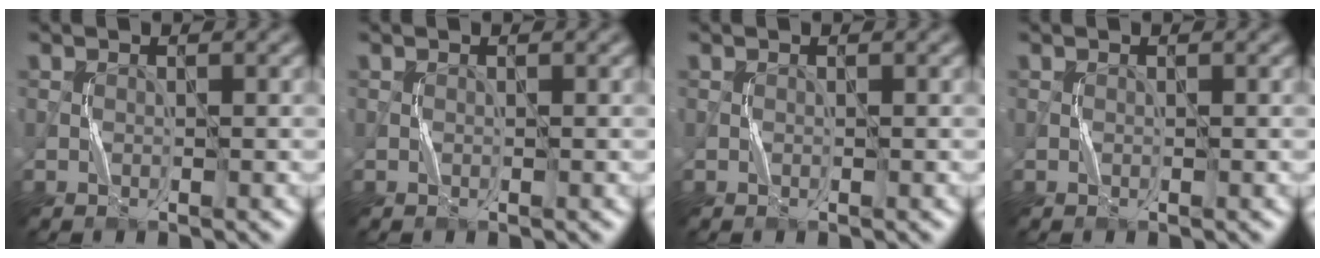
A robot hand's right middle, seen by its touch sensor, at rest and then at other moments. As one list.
[{"total": 0.0}, {"total": 0.0}, {"total": 0.0}]